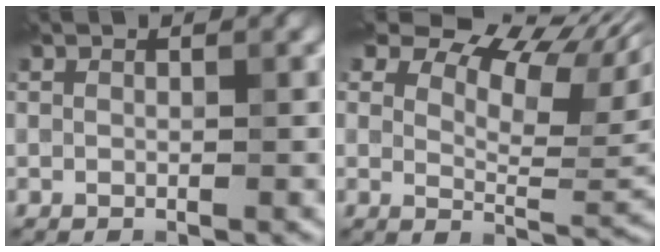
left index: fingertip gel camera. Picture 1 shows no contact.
{"total": 12.6, "force": [9.1, 4.8, 7.3], "torque": [-0.128, 0.024, 0.139]}